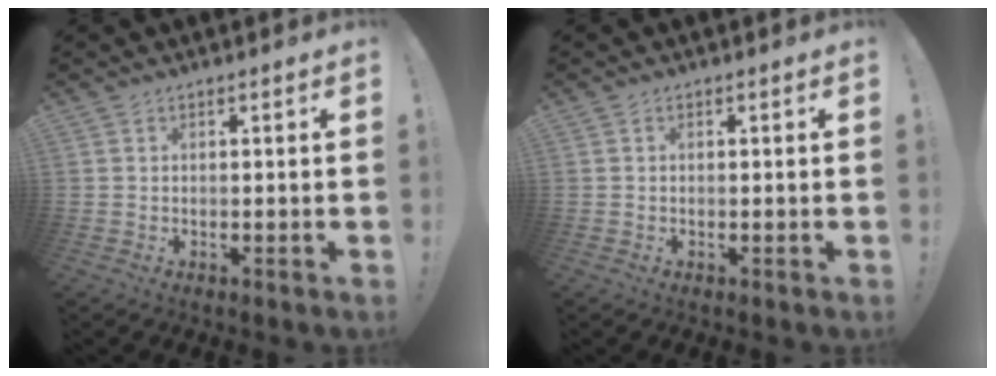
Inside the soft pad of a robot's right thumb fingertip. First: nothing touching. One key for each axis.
{"total": 0.0}